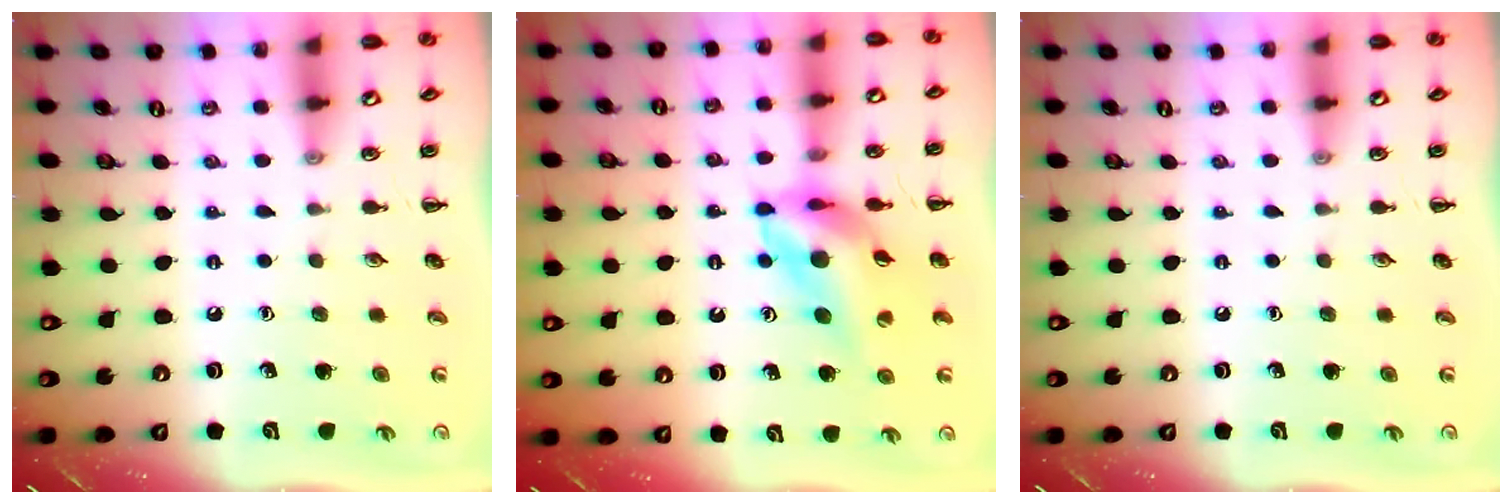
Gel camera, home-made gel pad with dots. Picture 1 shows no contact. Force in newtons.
{"total": 11.6, "press": 11.0, "slide": 3.8}
{"total": 0.0}